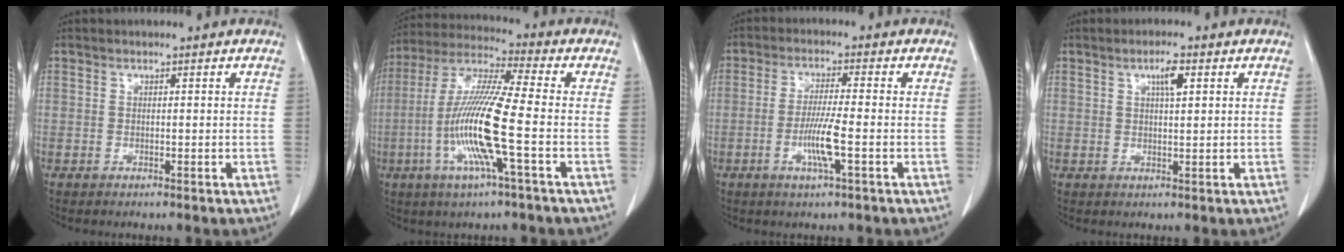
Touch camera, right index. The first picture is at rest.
{"total": 13.8, "force": [-3.4, -0.1, 13.4], "torque": [-0.281, -0.009, -0.077]}
{"total": 5.8, "force": [-1.8, -0.1, 5.5], "torque": [-0.109, -0.011, -0.036]}
{"total": 3.0, "force": [1.3, 0.5, 2.6], "torque": [-0.051, -0.001, 0.022]}